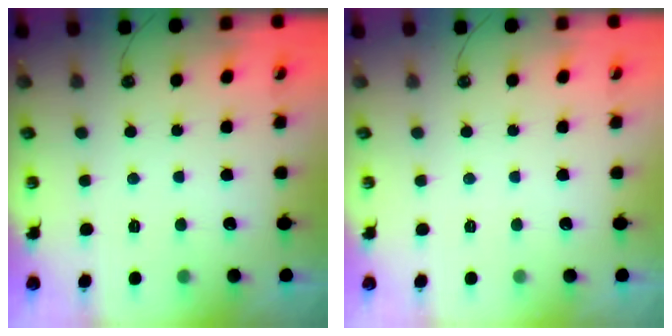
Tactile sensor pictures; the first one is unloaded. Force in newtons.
{"total": 0.0}